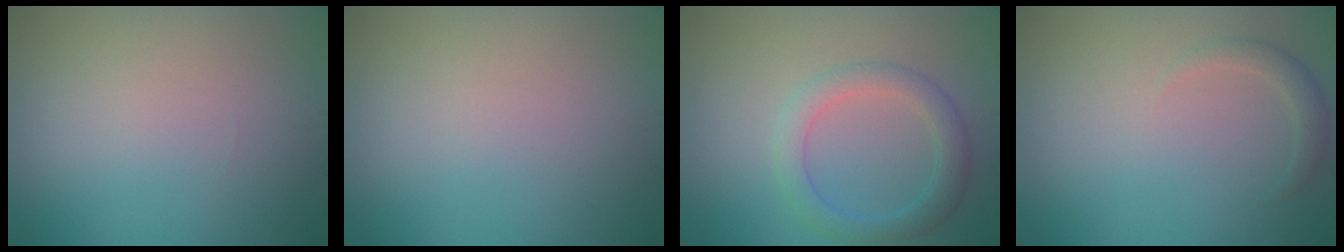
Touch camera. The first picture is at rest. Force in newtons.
{"total": 0.0}
{"total": 3.2, "press": 3.2, "slide": 0.1}
{"total": 1.4, "press": 1.4, "slide": 0.1}